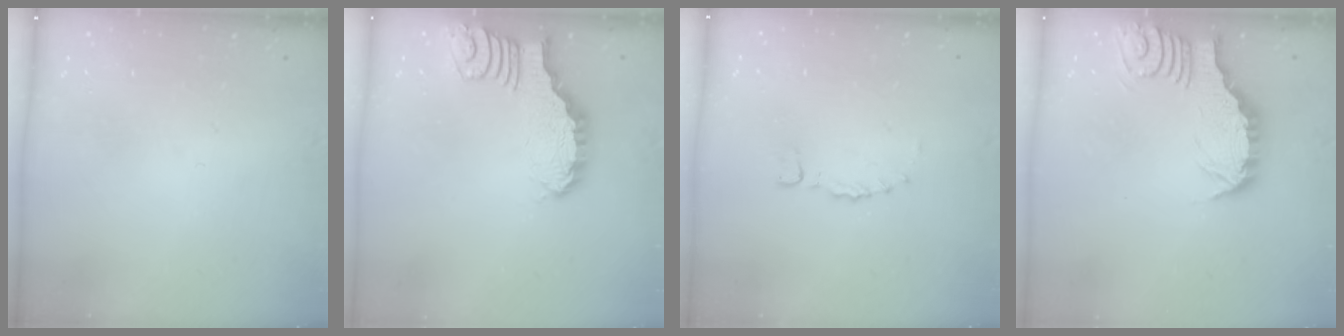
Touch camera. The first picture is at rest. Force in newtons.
{"total": 2.4, "press": 2.4, "slide": 0.2}
{"total": 0.0}
{"total": 3.3, "press": 3.3, "slide": 0.2}